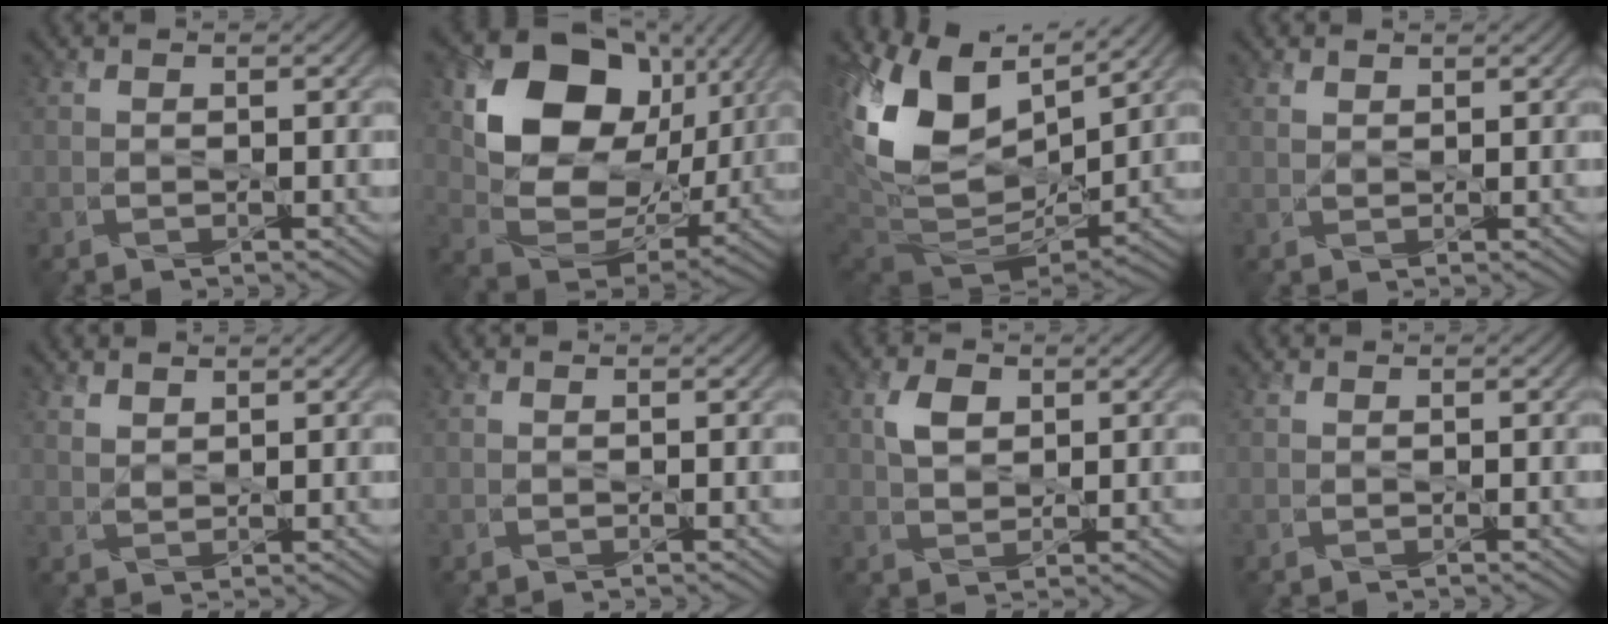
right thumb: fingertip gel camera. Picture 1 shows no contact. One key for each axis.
{"total": 16.4, "fx": 4.5, "fy": 11.5, "fz": 10.8, "tx": -0.203, "ty": -0.004, "tz": 0.109}
{"total": 16.0, "fx": 5.4, "fy": 9.9, "fz": 11.4, "tx": -0.238, "ty": 0.009, "tz": 0.110}
{"total": 1.5, "fx": 1.2, "fy": 0.5, "fz": 0.8, "tx": -0.015, "ty": 0.002, "tz": 0.026}
{"total": 2.5, "fx": 1.9, "fy": 0.9, "fz": 1.2, "tx": -0.029, "ty": 0.000, "tz": 0.045}
{"total": 0.0}
{"total": 3.7, "fx": 1.3, "fy": 2.1, "fz": 2.7, "tx": -0.051, "ty": 0.005, "tz": 0.027}
{"total": 0.0}